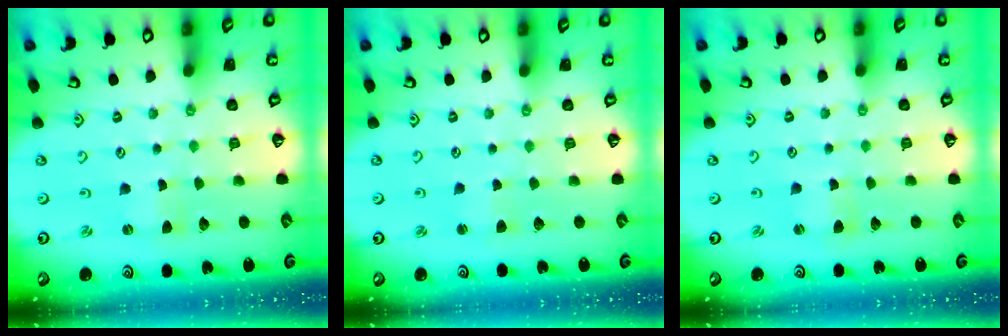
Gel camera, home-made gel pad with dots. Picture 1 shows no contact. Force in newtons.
{"total": 2.1, "press": 2.1, "slide": 0.3}
{"total": 1.3, "press": 1.2, "slide": 0.2}